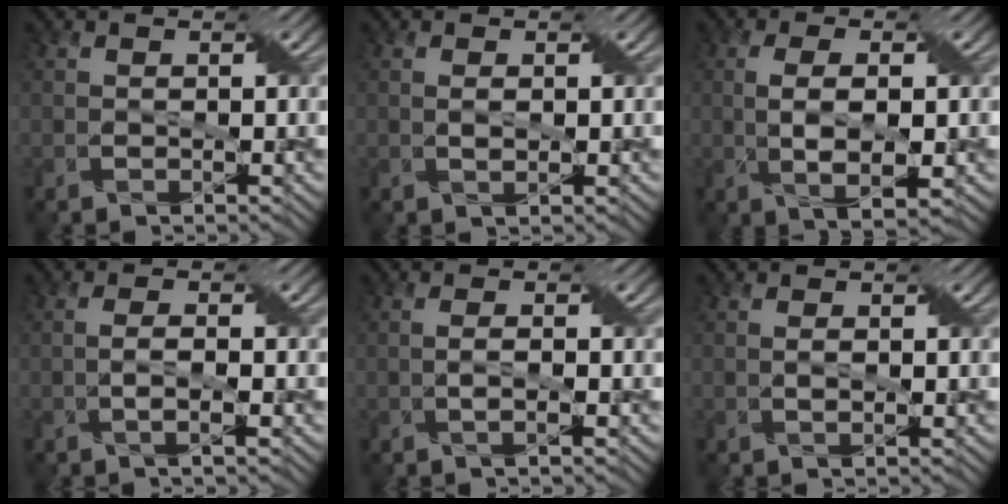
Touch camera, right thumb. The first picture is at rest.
{"total": 1.1, "force": [0.2, 0.4, 1.0], "torque": [-0.023, 0.001, 0.005]}
{"total": 5.4, "force": [-0.4, 2.0, 5.0], "torque": [-0.103, -0.001, -0.002]}
{"total": 1.9, "force": [-0.5, 0.2, 1.8], "torque": [-0.040, 0.005, -0.012]}
{"total": 1.4, "force": [-0.3, 0.2, 1.4], "torque": [-0.031, 0.004, -0.007]}
{"total": 0.9, "force": [0.0, 0.3, 0.8], "torque": [-0.018, 0.001, 0.001]}